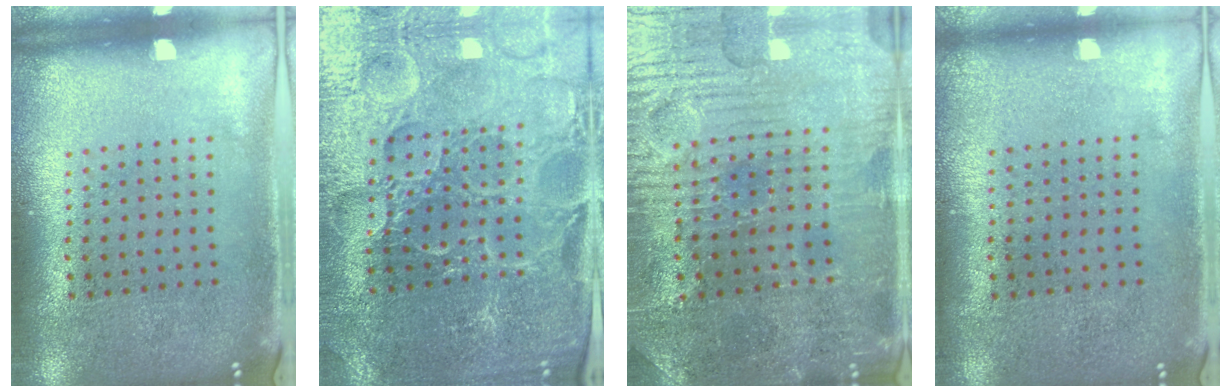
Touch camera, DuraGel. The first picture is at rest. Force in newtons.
{"total": 3.8, "press": 3.7, "slide": 0.6}
{"total": 3.6, "press": 3.6, "slide": 0.4}
{"total": 0.0}